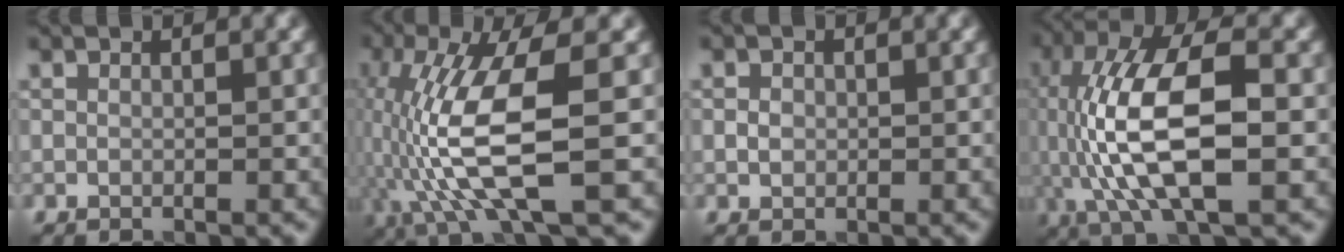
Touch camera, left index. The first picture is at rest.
{"total": 10.2, "force": [-1.8, 2.3, 9.8], "torque": [-0.203, 0.004, -0.031]}
{"total": 1.0, "force": [0.0, 0.9, 0.5], "torque": [-0.009, 0.000, -0.003]}
{"total": 12.1, "force": [-1.2, 4.4, 11.2], "torque": [-0.226, 0.016, -0.024]}